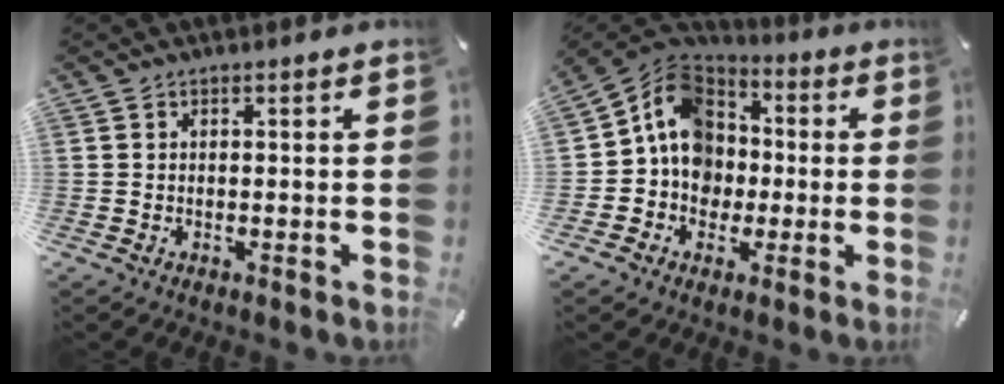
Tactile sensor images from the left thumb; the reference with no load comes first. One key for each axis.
{"total": 12.4, "fx": -0.2, "fy": 11.4, "fz": 4.9, "tx": -0.097, "ty": 0.012, "tz": -0.001}